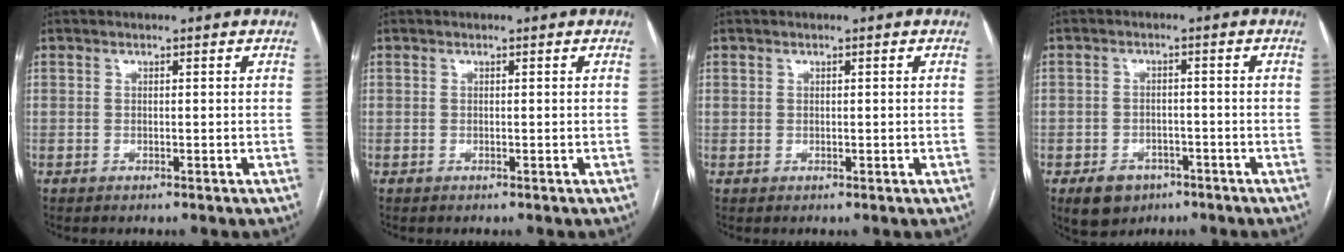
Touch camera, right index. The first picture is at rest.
{"total": 0.0}
{"total": 0.7, "force": [0.3, 0.6, 0.0], "torque": [0.006, 0.004, 0.004]}
{"total": 5.2, "force": [-3.0, 3.9, 1.8], "torque": [-0.030, 0.004, -0.038]}